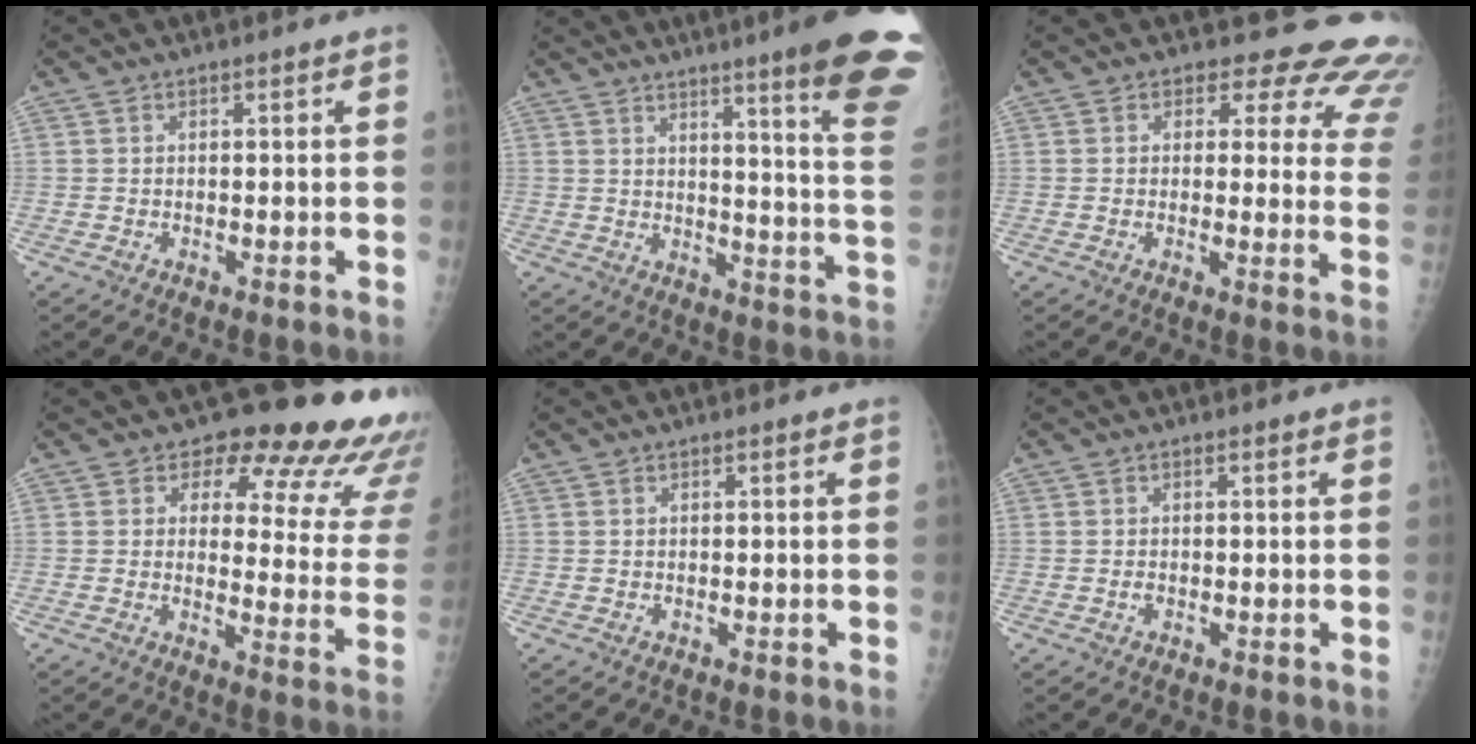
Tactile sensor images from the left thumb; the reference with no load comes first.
{"total": 21.6, "force": [14.5, 0.3, 16.0], "torque": [-0.189, -0.095, 0.179]}
{"total": 15.9, "force": [13.3, 7.1, 4.8], "torque": [-0.002, -0.086, 0.113]}
{"total": 20.1, "force": [16.1, 8.1, 8.9], "torque": [-0.052, -0.113, 0.169]}
{"total": 0.0}
{"total": 0.7, "force": [-0.1, 0.4, 0.5], "torque": [-0.008, 0.000, -0.004]}